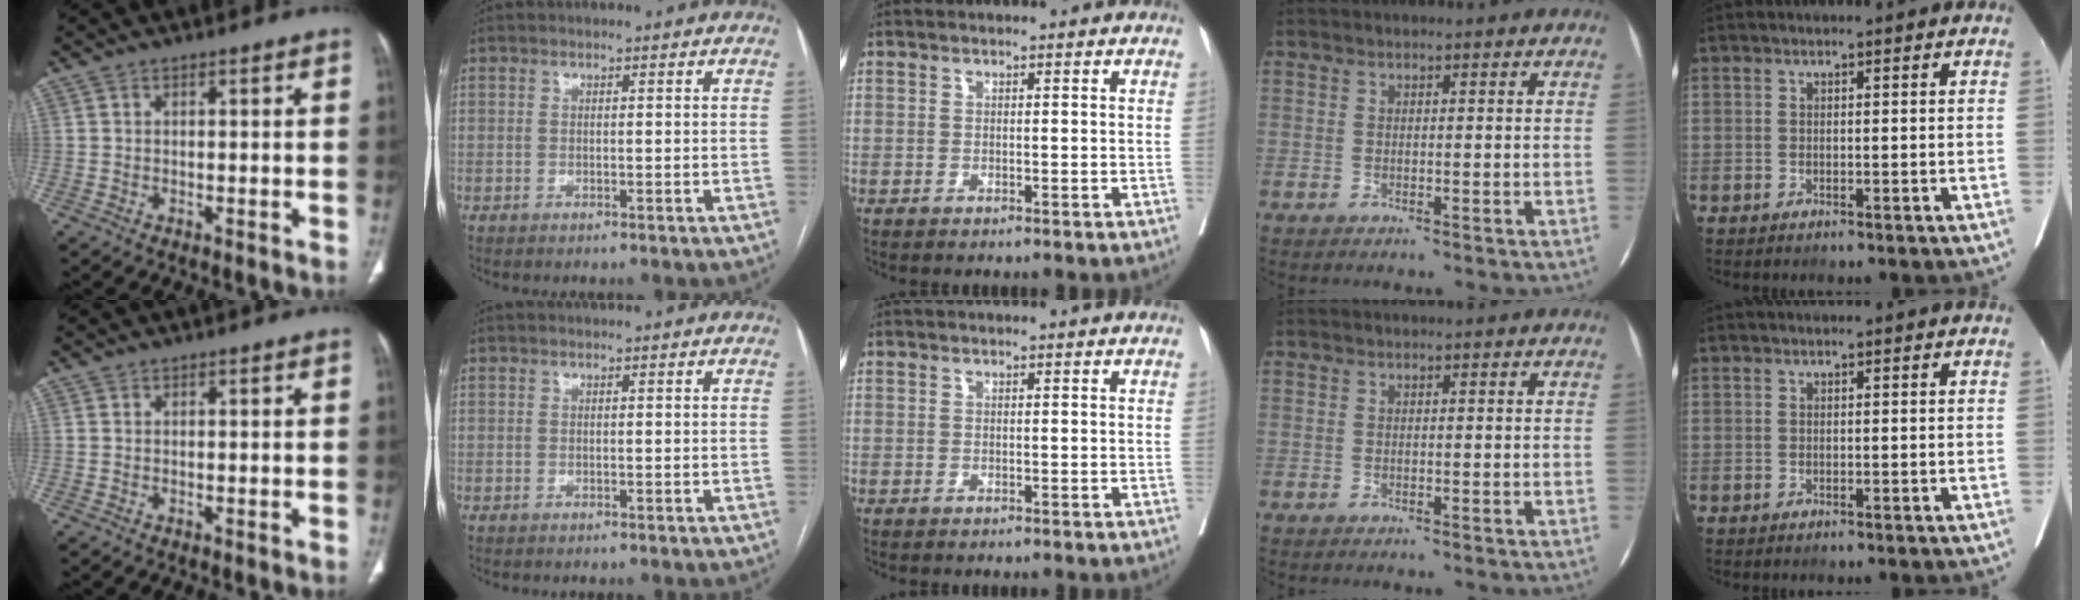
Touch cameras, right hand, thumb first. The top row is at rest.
{}